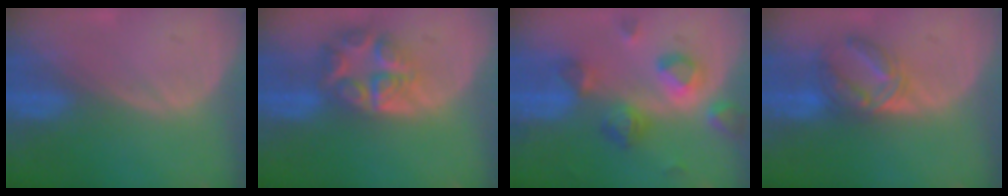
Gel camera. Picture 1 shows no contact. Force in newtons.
{"total": 7.9, "press": 6.9, "slide": 3.8}
{"total": 7.9, "press": 7.7, "slide": 2.1}
{"total": 6.5, "press": 6.2, "slide": 1.9}